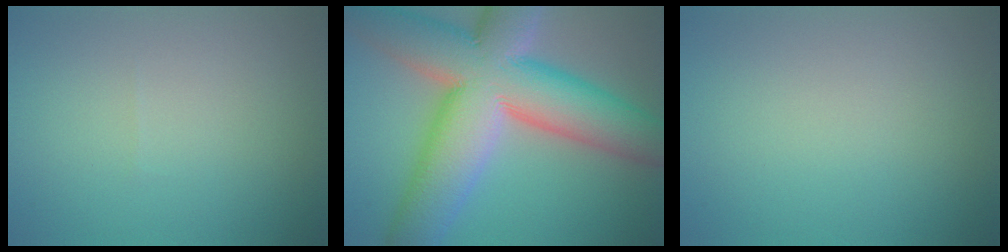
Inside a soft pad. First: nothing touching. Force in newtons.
{"total": 16.2, "press": 16.1, "slide": 1.4}
{"total": 0.0}